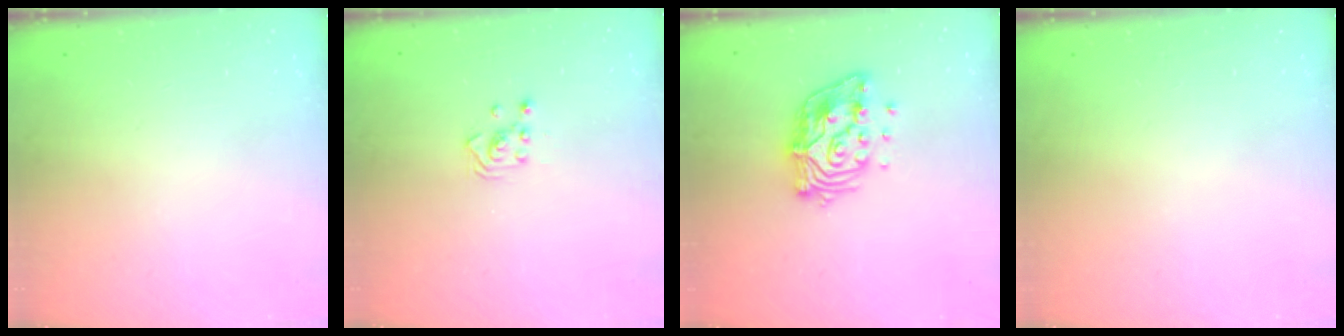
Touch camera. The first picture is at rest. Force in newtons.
{"total": 2.9, "press": 2.8, "slide": 0.3}
{"total": 13.7, "press": 13.7, "slide": 1.2}
{"total": 0.0}